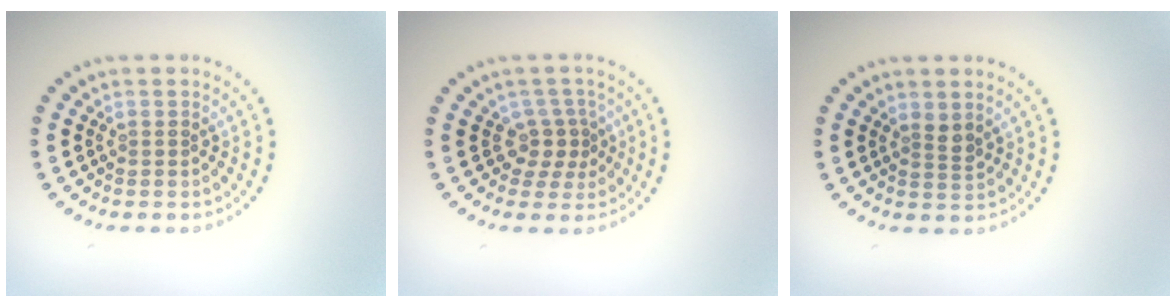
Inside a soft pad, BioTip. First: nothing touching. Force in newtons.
{"total": 2.4, "press": 1.7, "slide": 1.7}
{"total": 1.3, "press": 1.0, "slide": 0.8}